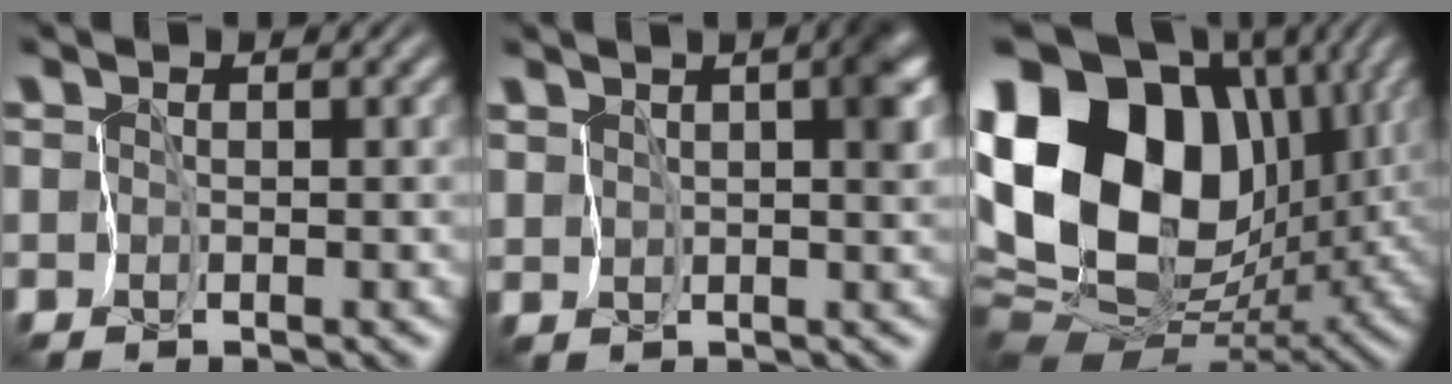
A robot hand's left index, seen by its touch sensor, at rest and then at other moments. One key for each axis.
{"total": 4.7, "fx": 1.5, "fy": 2.1, "fz": 3.9, "tx": -0.060, "ty": 0.005, "tz": 0.025}
{"total": 18.3, "fx": 4.3, "fy": 12.3, "fz": 12.8, "tx": -0.264, "ty": 0.018, "tz": 0.066}